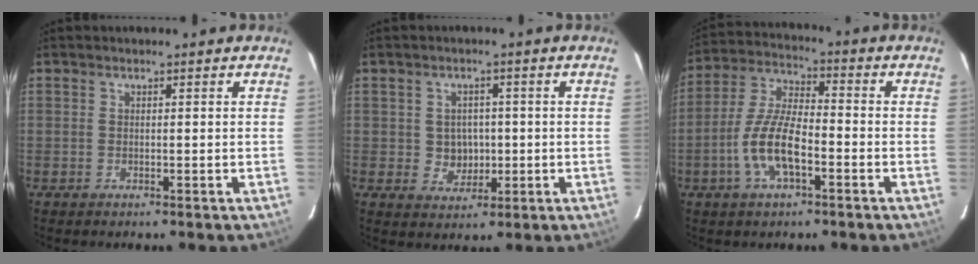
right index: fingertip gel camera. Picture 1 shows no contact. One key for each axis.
{"total": 4.6, "fx": -0.1, "fy": 4.4, "fz": 1.4, "tx": -0.031, "ty": 0.011, "tz": 0.009}
{"total": 11.1, "fx": -4.1, "fy": 4.0, "fz": 9.5, "tx": -0.205, "ty": 0.003, "tz": -0.080}